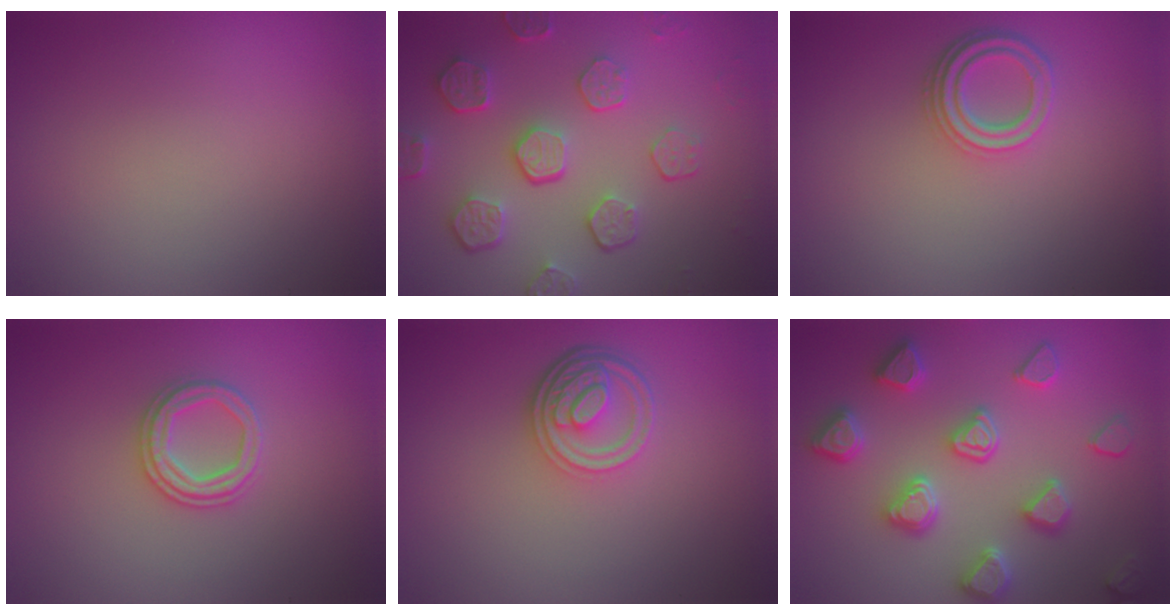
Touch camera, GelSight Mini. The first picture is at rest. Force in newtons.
{"total": 5.8, "press": 4.2, "slide": 4.0}
{"total": 3.4, "press": 2.7, "slide": 2.1}
{"total": 2.4, "press": 2.4, "slide": 0.4}
{"total": 4.5, "press": 3.3, "slide": 3.0}
{"total": 4.7, "press": 4.6, "slide": 0.6}